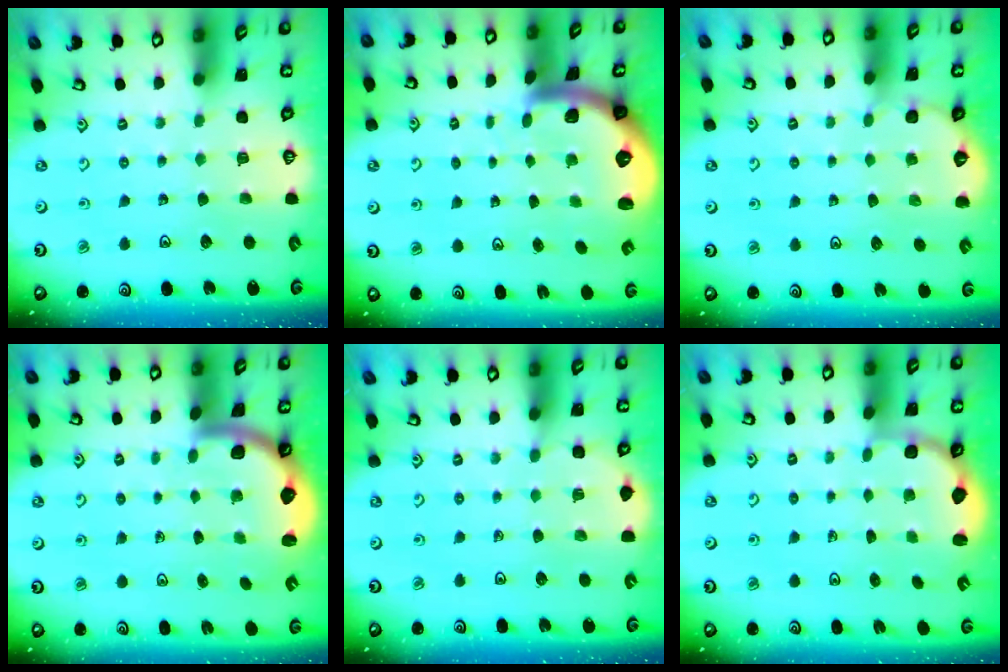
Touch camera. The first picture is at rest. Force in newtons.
{"total": 2.8, "press": 2.7, "slide": 0.6}
{"total": 2.0, "press": 2.0, "slide": 0.1}
{"total": 2.3, "press": 2.3, "slide": 0.4}
{"total": 5.2, "press": 4.7, "slide": 2.1}
{"total": 2.9, "press": 2.6, "slide": 1.2}